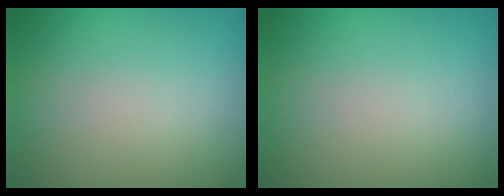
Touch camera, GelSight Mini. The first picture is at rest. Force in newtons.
{"total": 0.0}